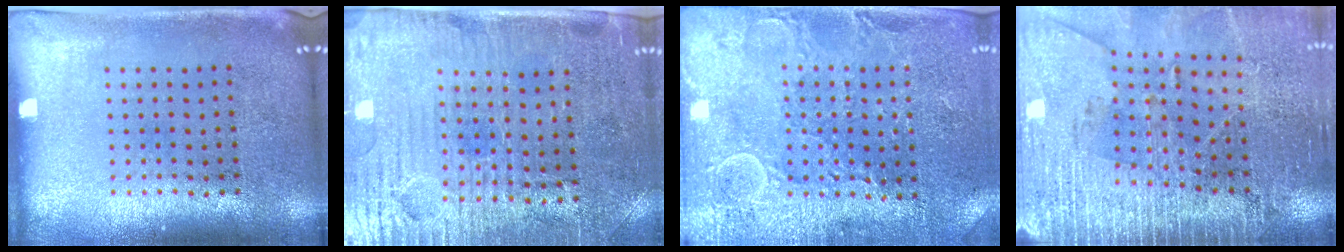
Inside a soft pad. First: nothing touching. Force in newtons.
{"total": 3.8, "press": 3.6, "slide": 1.4}
{"total": 2.9, "press": 2.9, "slide": 0.4}
{"total": 3.1, "press": 3.1, "slide": 0.2}